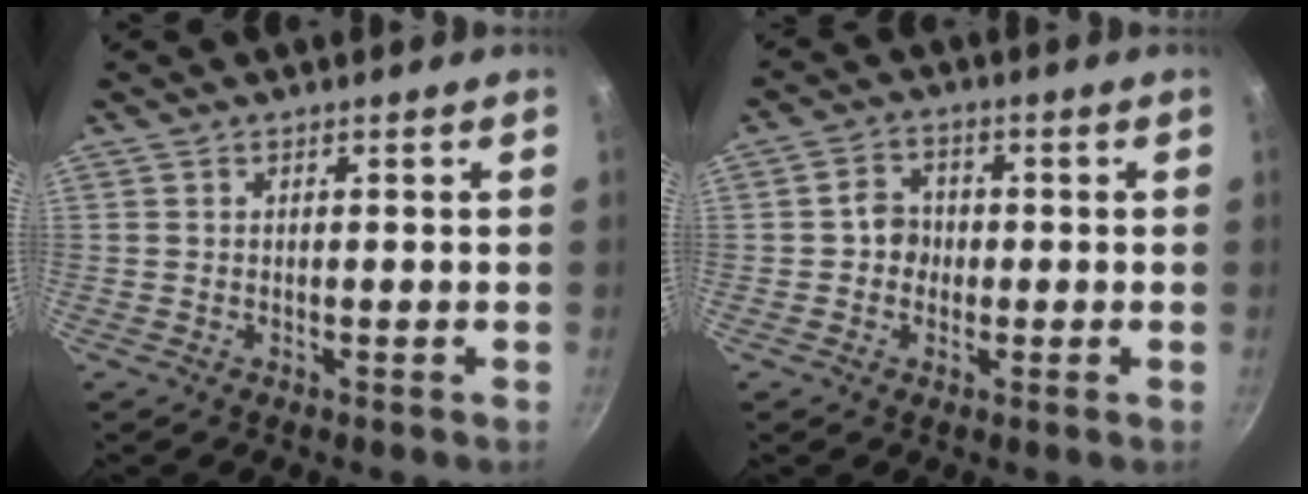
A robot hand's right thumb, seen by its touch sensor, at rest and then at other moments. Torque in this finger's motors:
{"motor_torque": [0.19, -0.36, 0.25, 0.20, 0.00]}